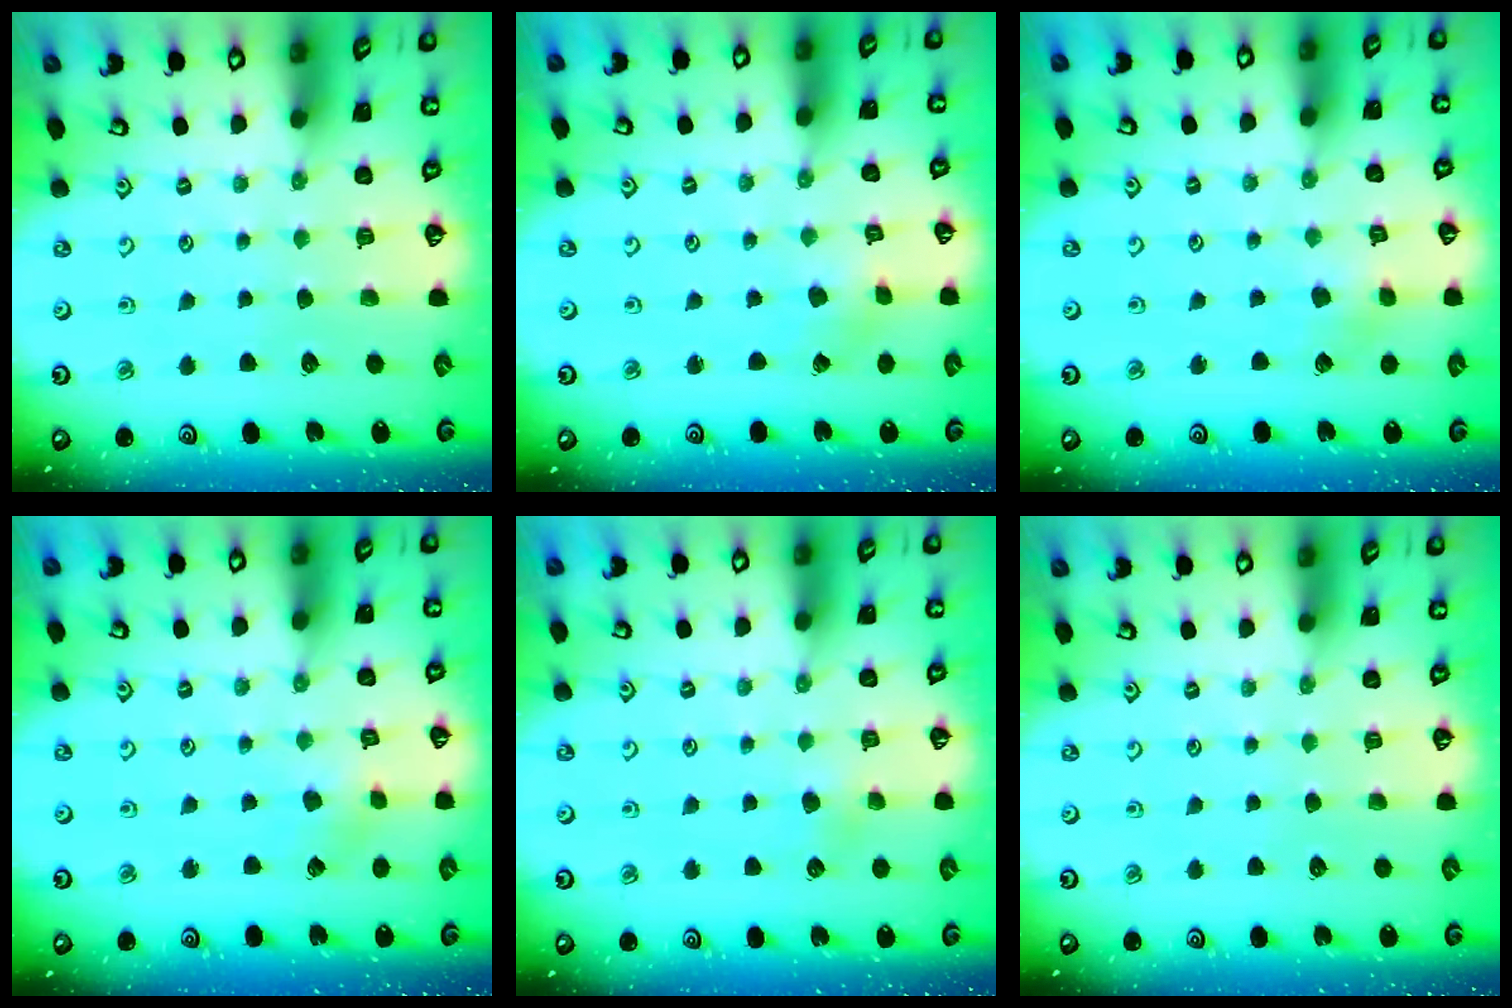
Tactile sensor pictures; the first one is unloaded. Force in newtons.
{"total": 1.1, "press": 1.0, "slide": 0.1}
{"total": 4.0, "press": 3.9, "slide": 0.3}
{"total": 2.2, "press": 2.2, "slide": 0.2}
{"total": 2.6, "press": 2.6, "slide": 0.5}
{"total": 0.0}